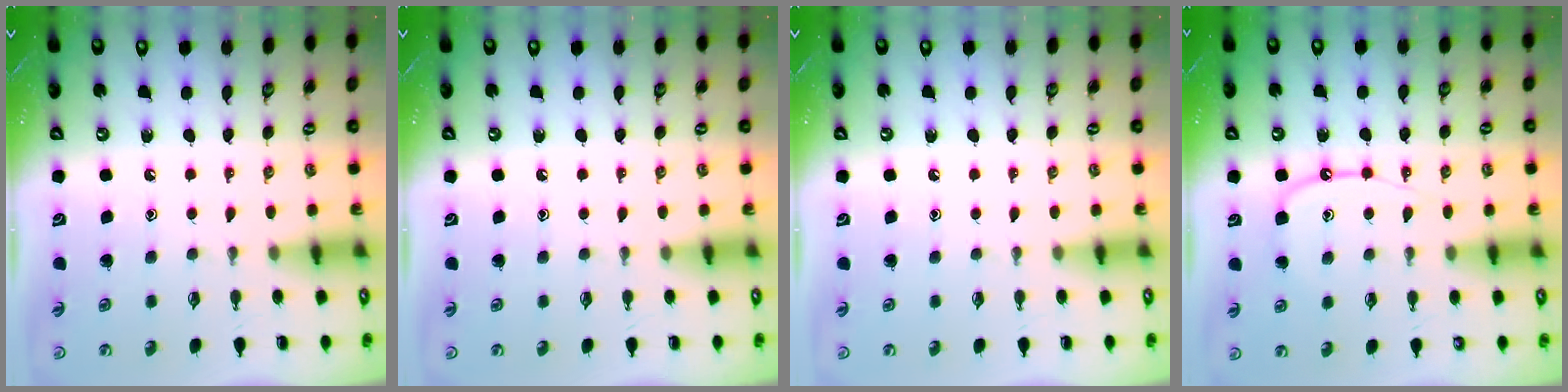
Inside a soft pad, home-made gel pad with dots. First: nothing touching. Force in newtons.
{"total": 0.0}
{"total": 0.0}
{"total": 8.9, "press": 8.9, "slide": 0.9}